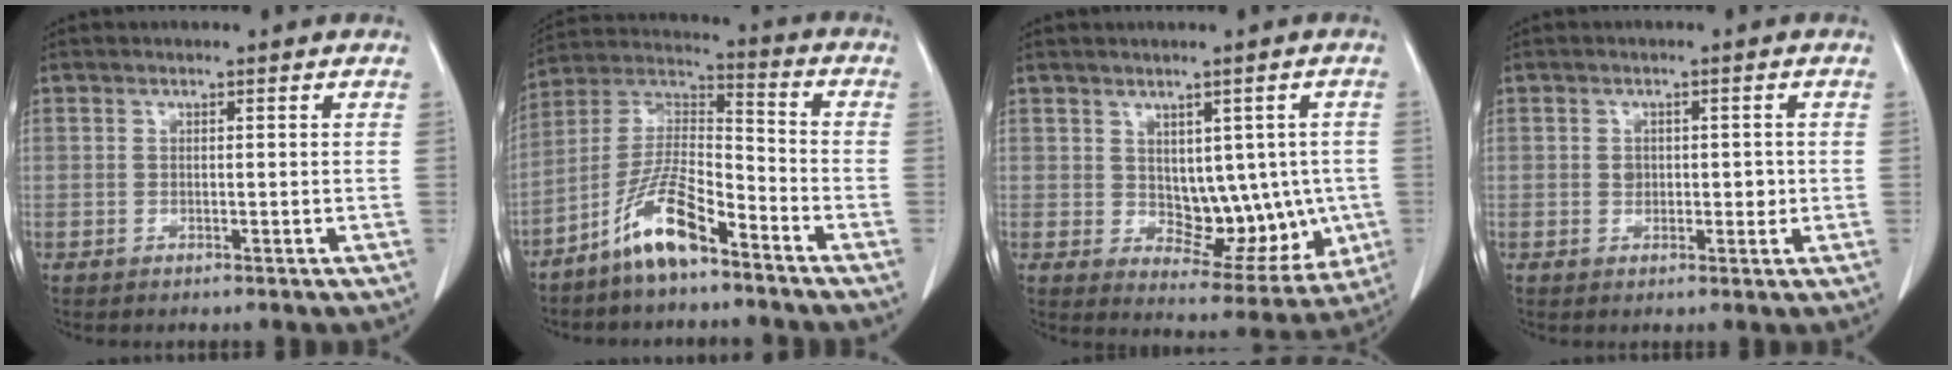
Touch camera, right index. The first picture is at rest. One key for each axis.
{"total": 11.3, "fx": -7.5, "fy": 2.5, "fz": 8.1, "tx": -0.174, "ty": 0.004, "tz": -0.143}
{"total": 10.3, "fx": 0.1, "fy": 6.2, "fz": 8.3, "tx": -0.086, "ty": 0.007, "tz": 0.026}
{"total": 2.8, "fx": 0.0, "fy": 2.0, "fz": 1.9, "tx": -0.027, "ty": 0.004, "tz": 0.004}